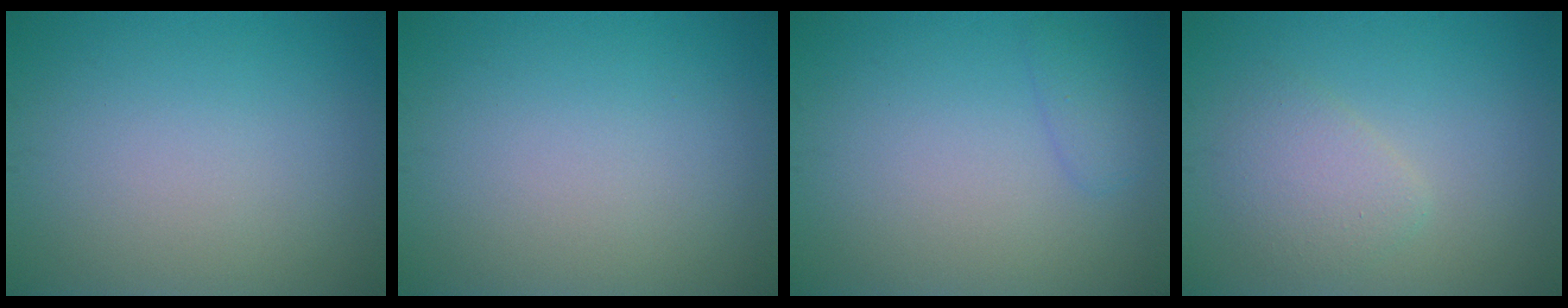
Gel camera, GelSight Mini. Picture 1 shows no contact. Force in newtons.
{"total": 0.0}
{"total": 1.3, "press": 1.3, "slide": 0.2}
{"total": 2.5, "press": 2.5, "slide": 0.1}